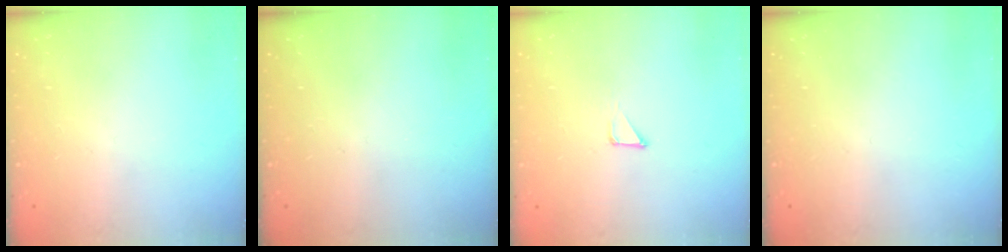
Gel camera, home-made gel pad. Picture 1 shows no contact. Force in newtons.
{"total": 0.0}
{"total": 1.3, "press": 1.3, "slide": 0.0}
{"total": 0.0}